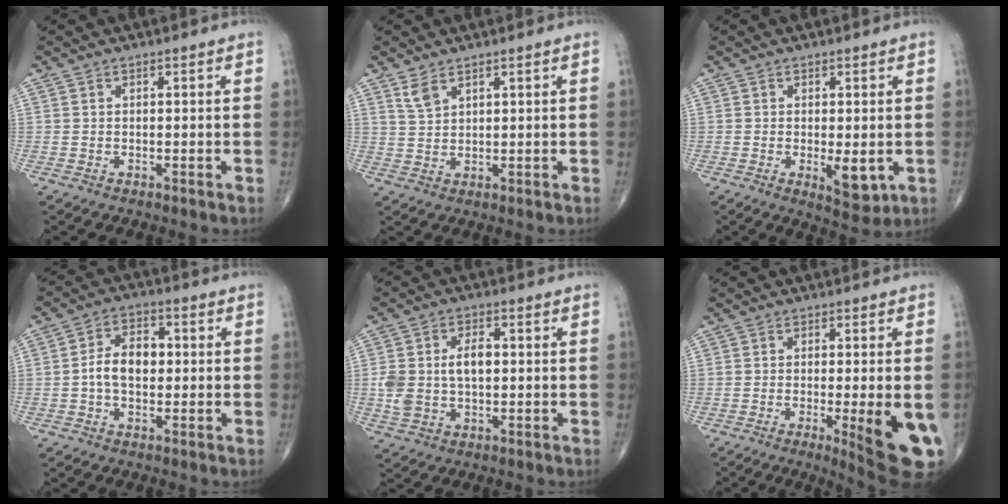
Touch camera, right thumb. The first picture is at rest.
{"total": 3.1, "force": [2.2, 1.3, 1.7], "torque": [-0.033, -0.007, 0.052]}
{"total": 5.6, "force": [-1.0, 2.3, 5.0], "torque": [-0.062, -0.014, -0.007]}
{"total": 7.5, "force": [-0.2, 4.8, 5.7], "torque": [-0.090, 0.021, -0.011]}
{"total": 8.7, "force": [0.3, 5.4, 6.8], "torque": [-0.131, 0.016, 0.010]}
{"total": 13.9, "force": [-3.9, 2.8, 13.0], "torque": [-0.130, -0.016, -0.040]}